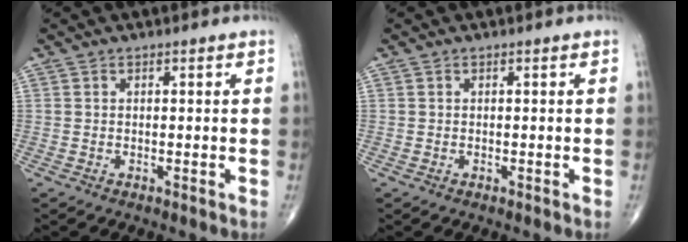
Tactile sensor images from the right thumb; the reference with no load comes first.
{"total": 0.0}